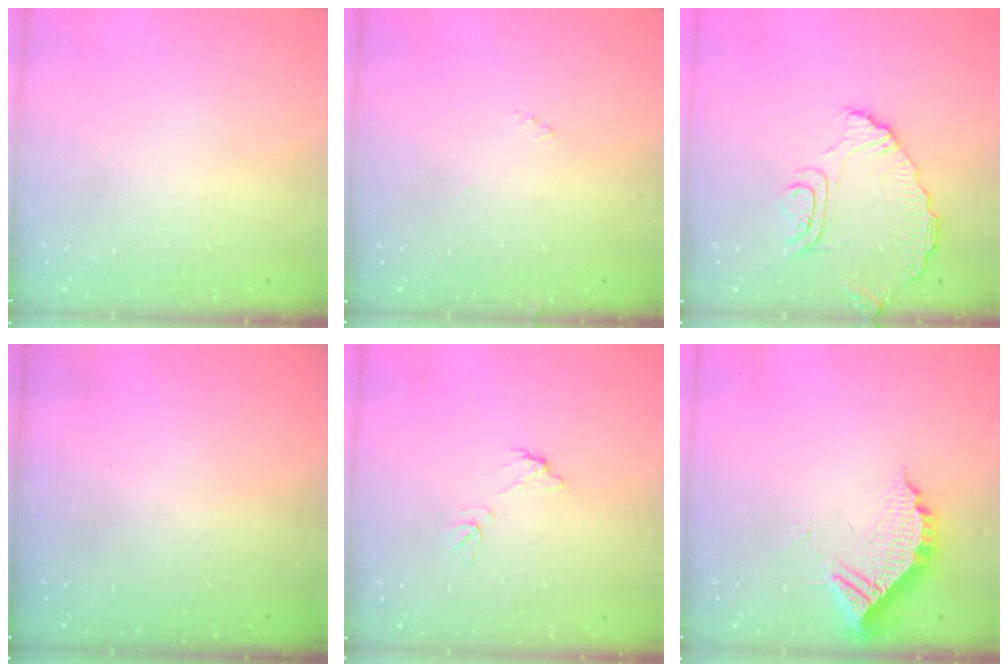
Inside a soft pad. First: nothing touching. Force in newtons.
{"total": 6.7, "press": 6.7, "slide": 0.6}
{"total": 9.5, "press": 9.5, "slide": 1.1}
{"total": 3.3, "press": 3.3, "slide": 0.1}
{"total": 6.2, "press": 6.2, "slide": 0.4}
{"total": 10.4, "press": 10.3, "slide": 1.0}